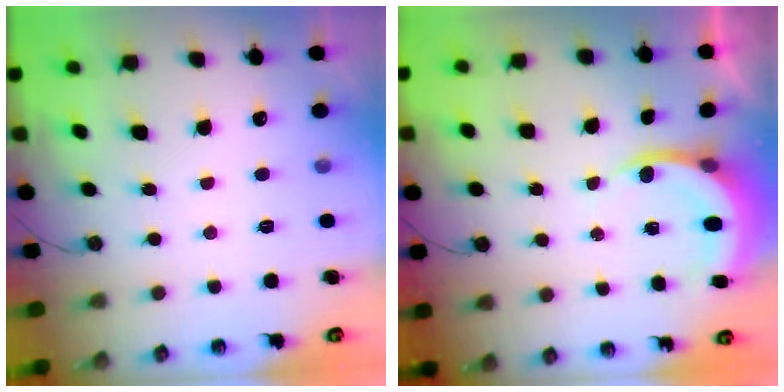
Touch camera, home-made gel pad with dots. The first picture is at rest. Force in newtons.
{"total": 4.4, "press": 4.3, "slide": 0.4}